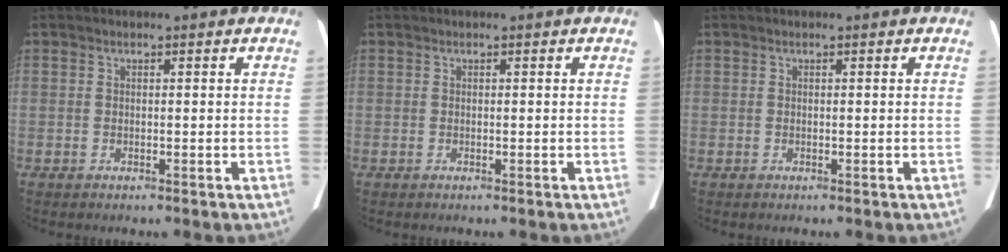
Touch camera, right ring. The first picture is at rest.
{"total": 0.0}
{"total": 0.0}